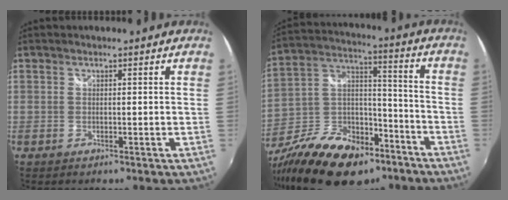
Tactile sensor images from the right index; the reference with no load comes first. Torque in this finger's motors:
{"motor_torque": [1.08, -1.06, 0.33, 0.16]}